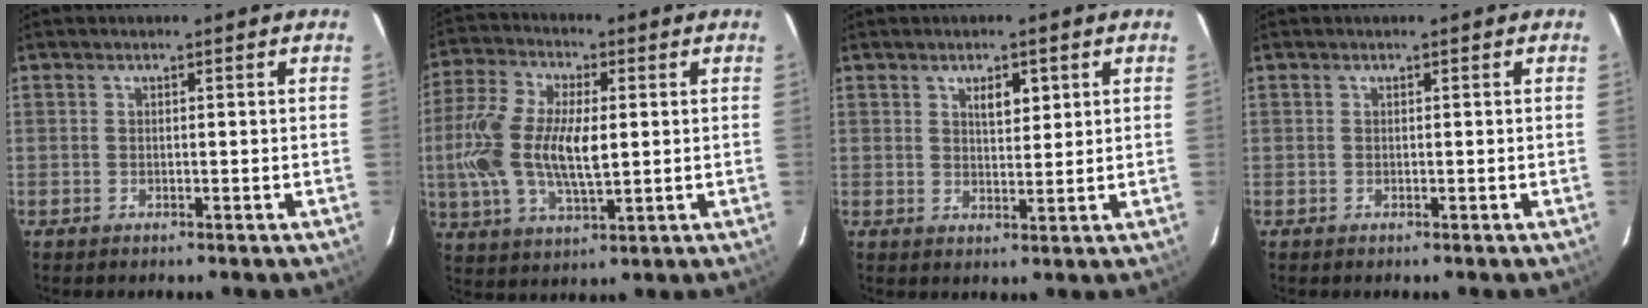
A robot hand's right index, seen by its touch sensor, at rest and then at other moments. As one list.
[{"total": 15.3, "force": [0.0, 6.9, 13.6], "torque": [-0.287, 0.002, -0.001]}, {"total": 3.8, "force": [1.8, 1.7, 2.9], "torque": [-0.044, 0.005, 0.031]}, {"total": 0.0}]